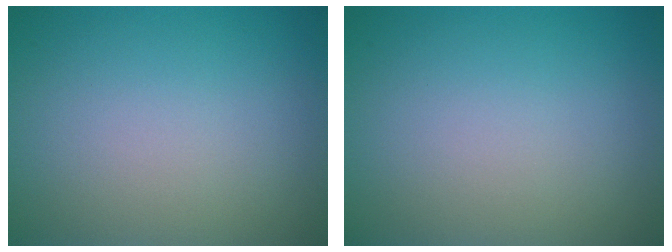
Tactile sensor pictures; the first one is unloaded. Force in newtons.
{"total": 0.0}